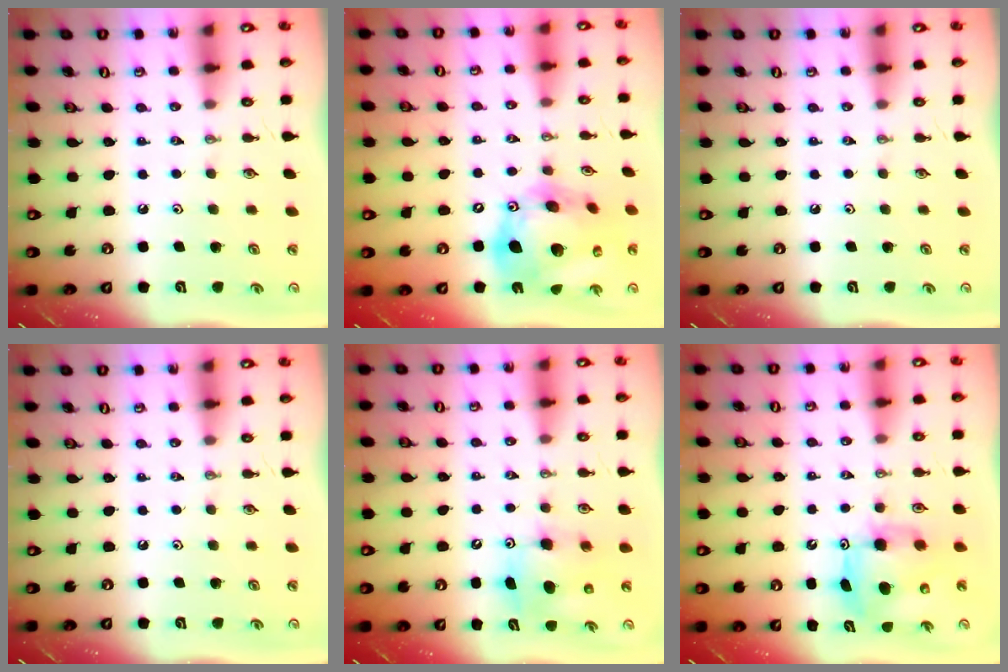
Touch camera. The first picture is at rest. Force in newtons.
{"total": 23.0, "press": 22.7, "slide": 3.3}
{"total": 0.0}
{"total": 0.0}
{"total": 8.0, "press": 7.7, "slide": 2.1}
{"total": 8.5, "press": 8.5, "slide": 0.5}